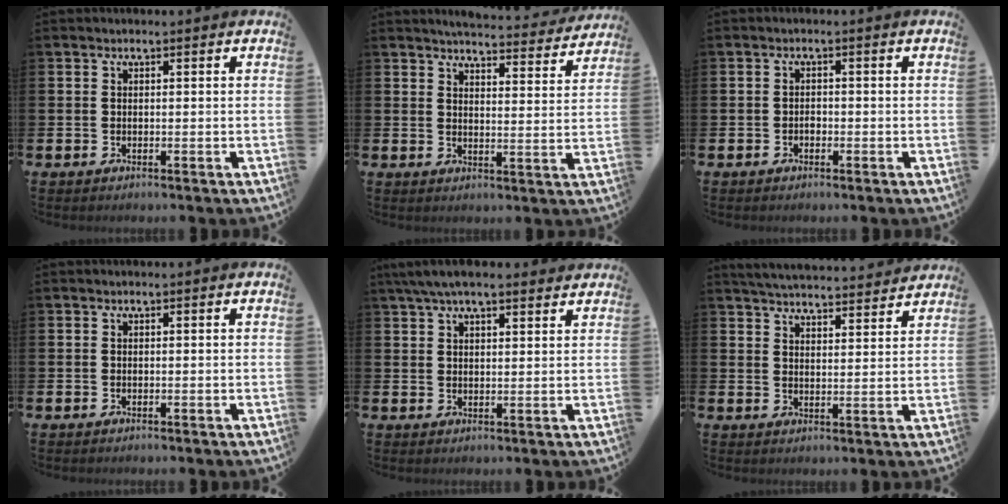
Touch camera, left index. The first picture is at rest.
{"total": 5.0, "force": [5.0, 0.3, 0.5], "torque": [-0.011, -0.044, 0.083]}
{"total": 1.0, "force": [-0.6, 0.8, 0.3], "torque": [-0.001, -0.001, -0.013]}
{"total": 0.0}
{"total": 5.5, "force": [4.8, 1.2, 2.4], "torque": [-0.052, -0.010, 0.087]}
{"total": 5.0, "force": [5.0, 0.4, 0.2], "torque": [-0.014, -0.039, 0.087]}